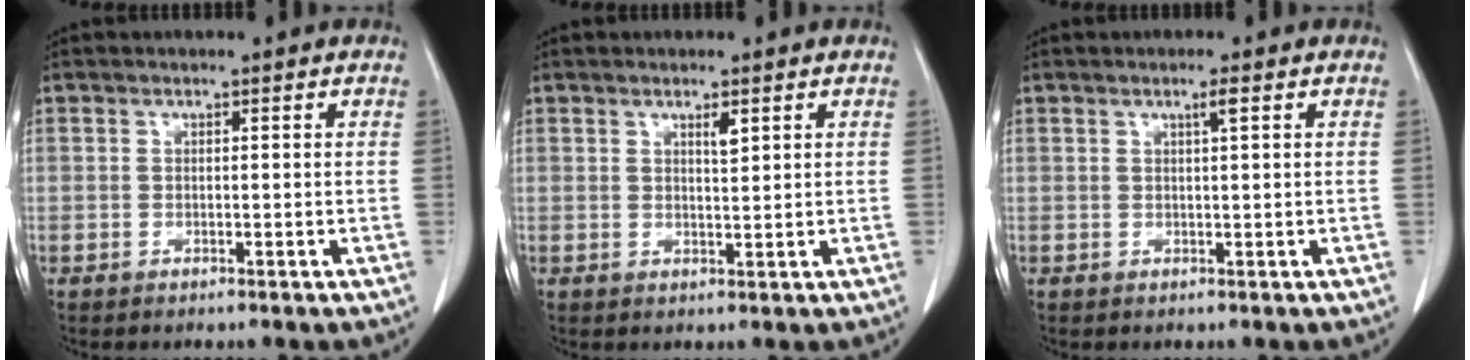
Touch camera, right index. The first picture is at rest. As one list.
[{"total": 2.2, "force": [1.2, 0.6, 1.8], "torque": [-0.035, -0.002, 0.023]}, {"total": 1.7, "force": [0.8, 0.2, 1.5], "torque": [-0.029, 0.000, 0.016]}]